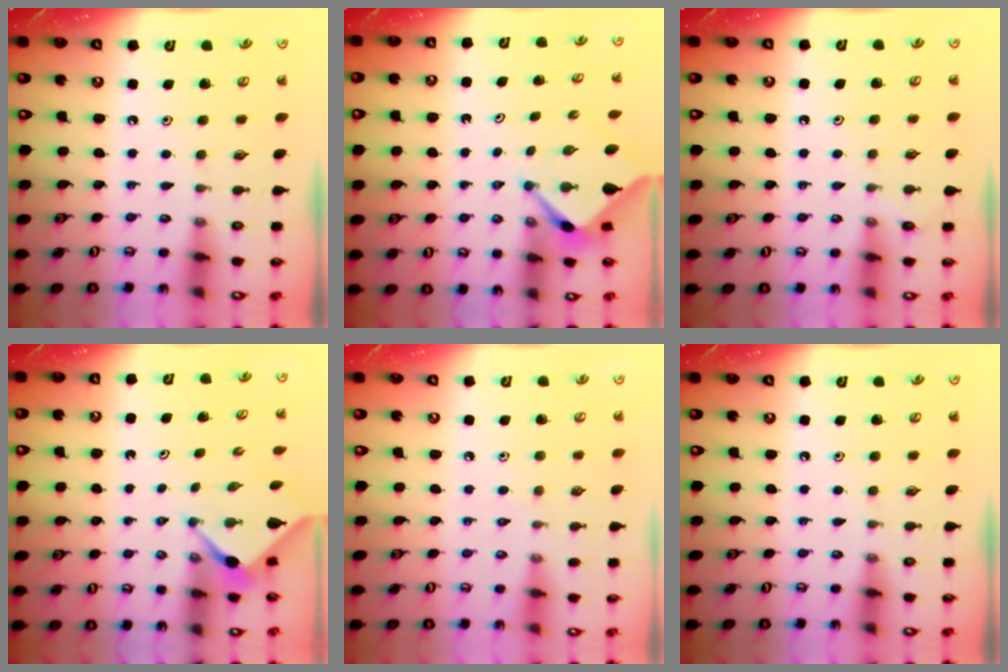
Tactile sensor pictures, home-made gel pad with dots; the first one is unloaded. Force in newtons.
{"total": 2.6, "press": 2.6, "slide": 0.3}
{"total": 3.5, "press": 3.4, "slide": 0.4}
{"total": 2.6, "press": 2.6, "slide": 0.3}
{"total": 3.0, "press": 3.0, "slide": 0.7}
{"total": 0.0}